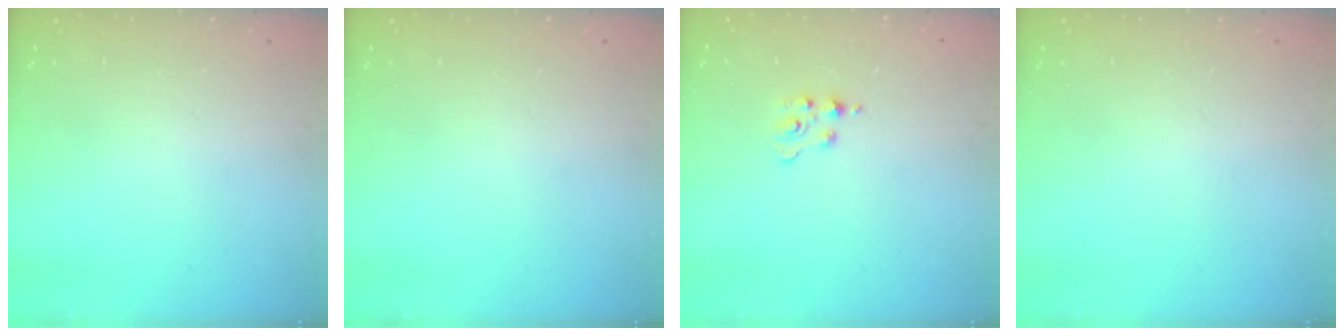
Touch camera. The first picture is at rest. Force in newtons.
{"total": 0.0}
{"total": 1.8, "press": 1.8, "slide": 0.3}
{"total": 0.0}